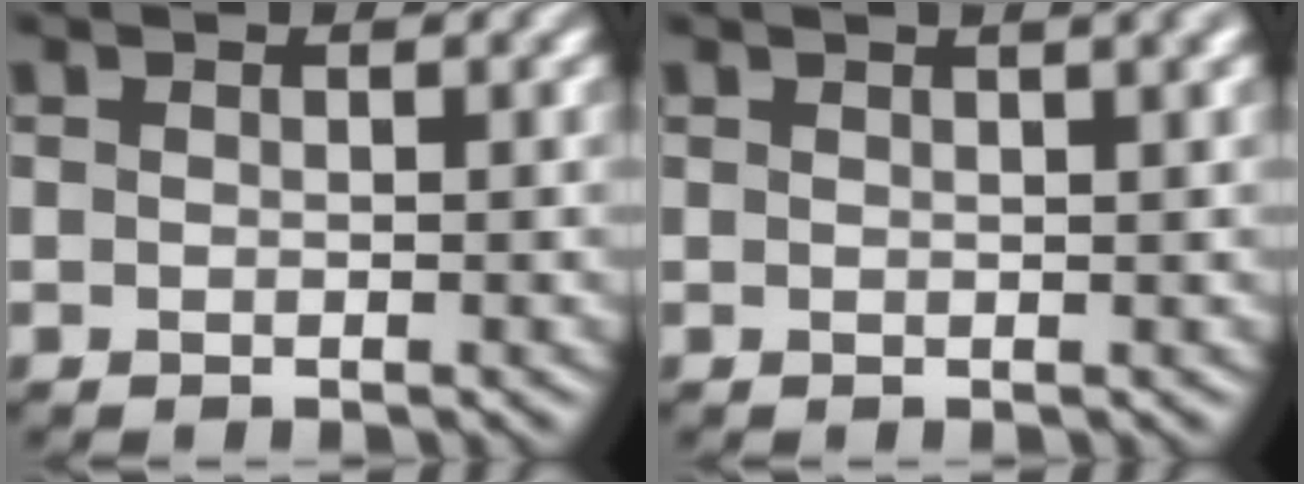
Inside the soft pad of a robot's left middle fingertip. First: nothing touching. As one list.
[{"total": 5.3, "force": [3.2, 2.1, 3.7], "torque": [-0.027, 0.032, 0.010]}]